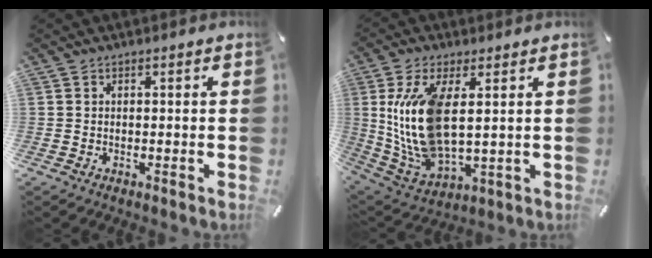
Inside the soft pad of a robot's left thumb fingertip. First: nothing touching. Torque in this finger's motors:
{"motor_torque": [1.08, 1.34, 1.91, -0.85, 0.36]}